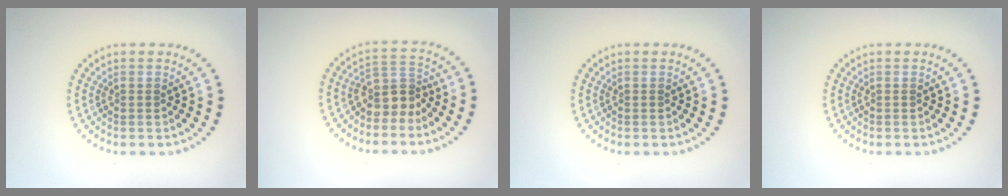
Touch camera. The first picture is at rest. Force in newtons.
{"total": 3.0, "press": 2.2, "slide": 2.0}
{"total": 0.0}
{"total": 0.0}